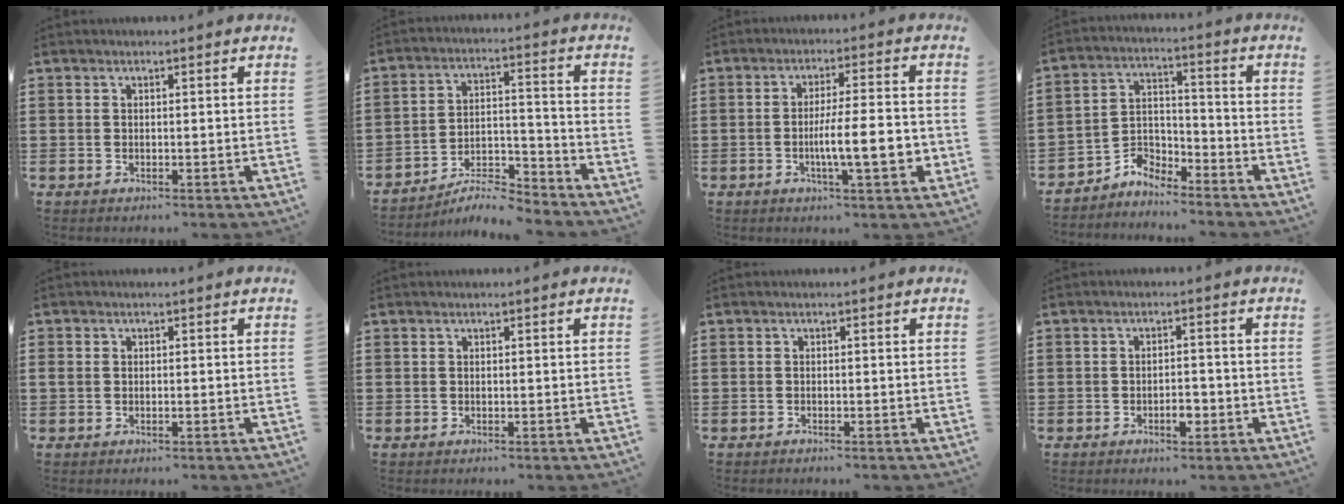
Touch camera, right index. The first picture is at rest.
{"total": 7.4, "force": [-6.9, 1.2, 2.4], "torque": [-0.039, 0.017, -0.132]}
{"total": 9.0, "force": [-2.0, 1.6, 8.7], "torque": [-0.134, -0.003, -0.033]}
{"total": 4.4, "force": [-4.1, 1.4, 0.3], "torque": [-0.016, 0.001, -0.088]}
{"total": 1.0, "force": [-0.2, 0.7, 0.6], "torque": [-0.014, 0.003, -0.006]}
{"total": 0.0}
{"total": 0.5, "force": [-0.5, 0.0, 0.1], "torque": [-0.002, -0.002, -0.011]}
{"total": 3.0, "force": [-1.3, 1.3, 2.4], "torque": [-0.043, 0.005, -0.024]}